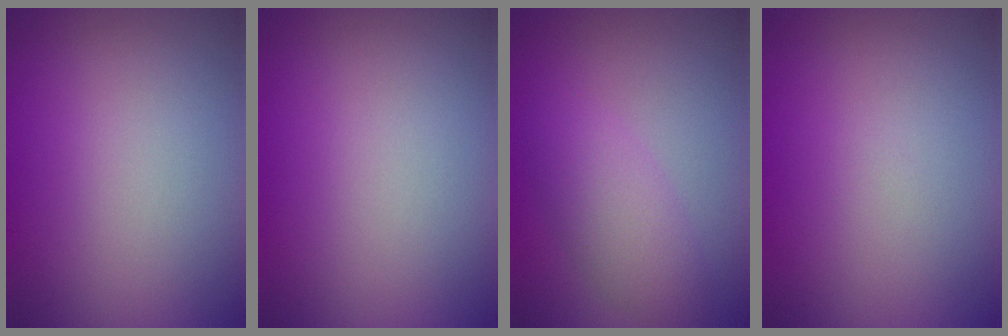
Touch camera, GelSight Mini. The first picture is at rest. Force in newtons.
{"total": 0.0}
{"total": 3.4, "press": 3.4, "slide": 0.1}
{"total": 0.0}